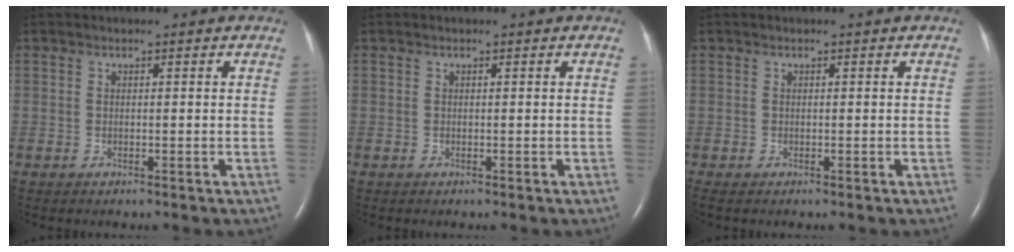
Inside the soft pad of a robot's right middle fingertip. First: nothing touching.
{"total": 0.0}
{"total": 0.0}